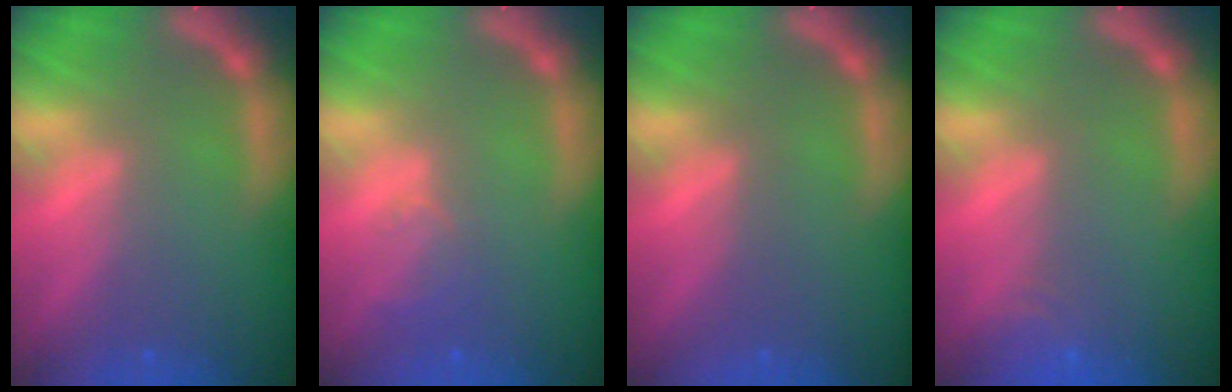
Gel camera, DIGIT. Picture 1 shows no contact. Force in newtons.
{"total": 2.0}
{"total": 0.0}
{"total": 2.4}